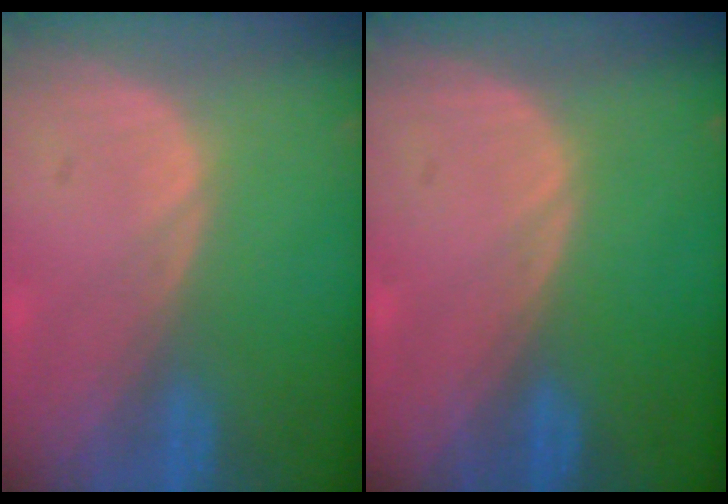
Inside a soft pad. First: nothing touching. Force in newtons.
{"total": 0.0}